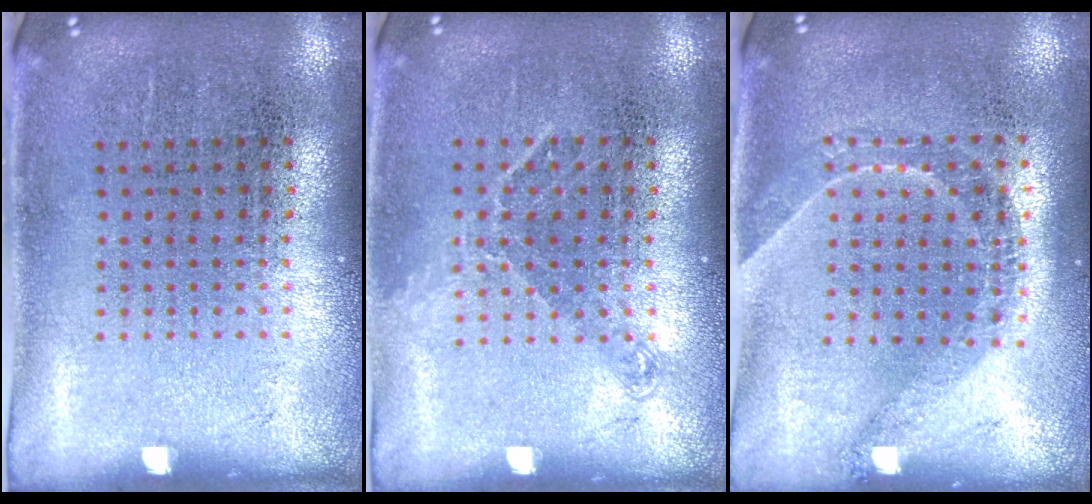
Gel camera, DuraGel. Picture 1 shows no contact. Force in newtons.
{"total": 1.1, "press": 0.8, "slide": 0.6}
{"total": 1.5, "press": 1.3, "slide": 0.9}